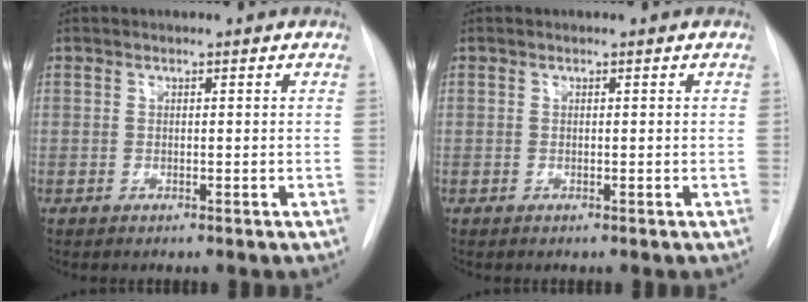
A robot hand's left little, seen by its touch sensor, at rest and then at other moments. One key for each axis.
{"total": 0.0}